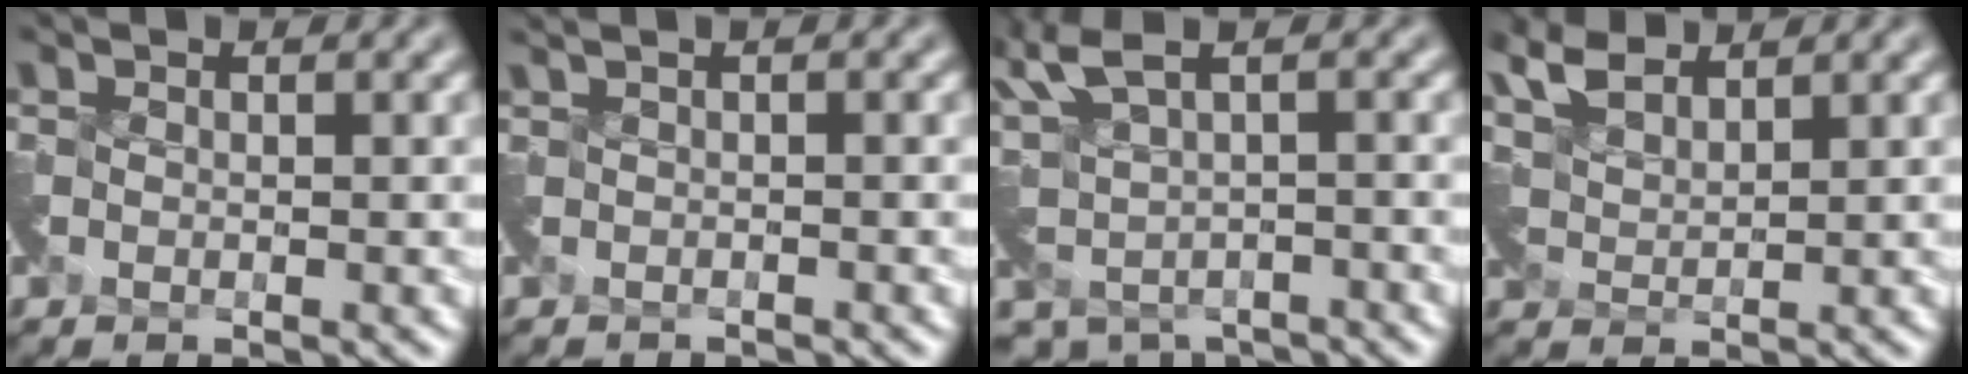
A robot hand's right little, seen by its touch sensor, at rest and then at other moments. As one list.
[{"total": 1.2, "force": [-0.7, 0.4, 0.9], "torque": [-0.018, -0.015, -0.016]}, {"total": 5.0, "force": [0.8, 3.0, 3.9], "torque": [-0.098, -0.033, 0.030]}, {"total": 3.6, "force": [3.4, 0.7, 0.9], "torque": [-0.035, 0.010, 0.074]}]